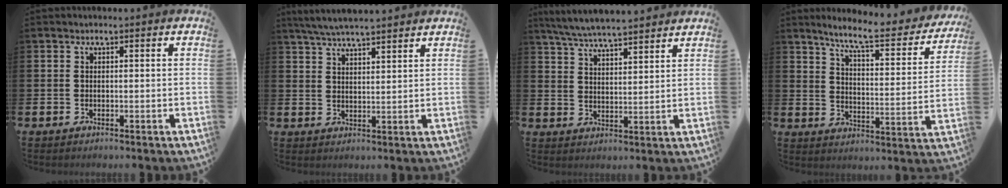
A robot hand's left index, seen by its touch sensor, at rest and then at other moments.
{"total": 5.2, "force": [5.0, 0.3, 1.4], "torque": [-0.047, -0.013, 0.092]}
{"total": 5.9, "force": [5.8, 0.2, 1.3], "torque": [-0.051, -0.030, 0.106]}
{"total": 7.7, "force": [6.8, 0.9, 3.6], "torque": [-0.086, -0.047, 0.109]}